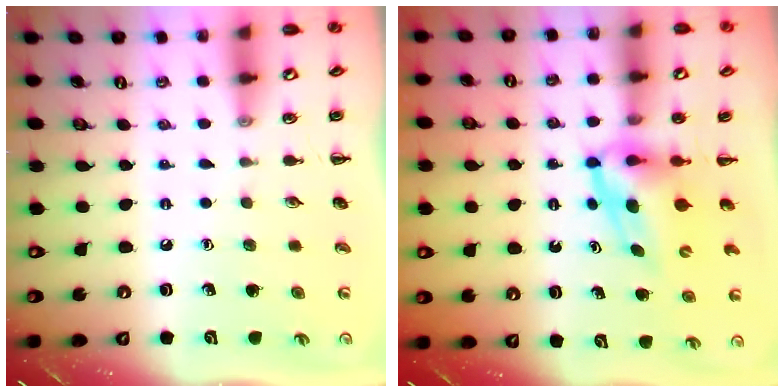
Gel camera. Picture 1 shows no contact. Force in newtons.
{"total": 6.2, "press": 6.1, "slide": 1.0}